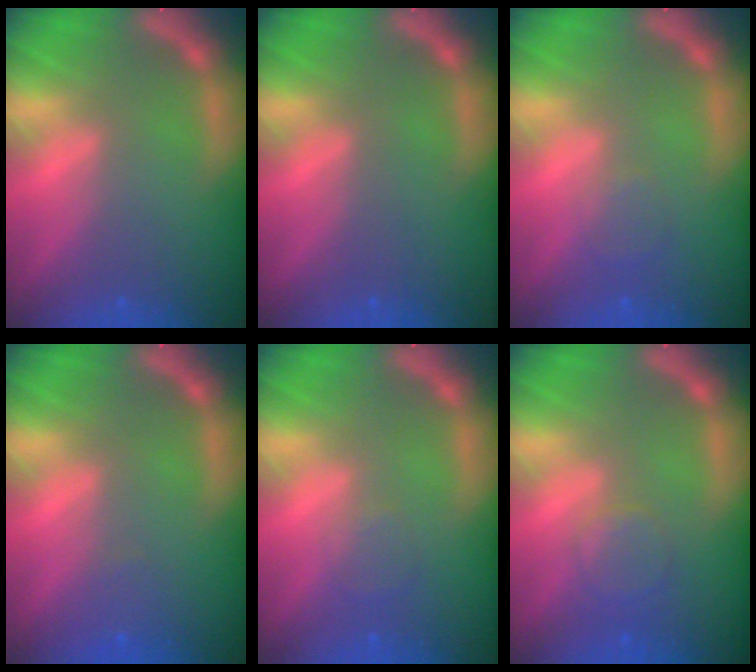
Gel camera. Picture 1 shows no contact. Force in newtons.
{"total": 0.0}
{"total": 1.5}
{"total": 1.0}
{"total": 1.5}
{"total": 2.9}